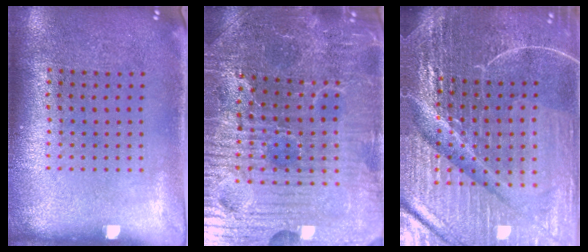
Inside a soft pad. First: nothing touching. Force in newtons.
{"total": 5.6, "press": 5.4, "slide": 1.6}
{"total": 6.8, "press": 6.0, "slide": 3.2}